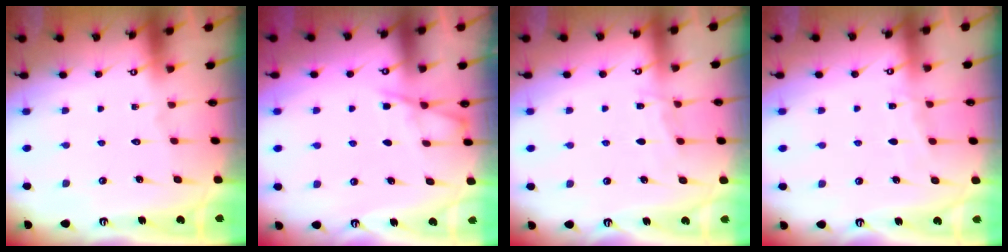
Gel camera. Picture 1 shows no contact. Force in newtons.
{"total": 5.0, "press": 5.0, "slide": 0.5}
{"total": 4.4, "press": 4.3, "slide": 0.6}
{"total": 4.3, "press": 4.3, "slide": 0.4}